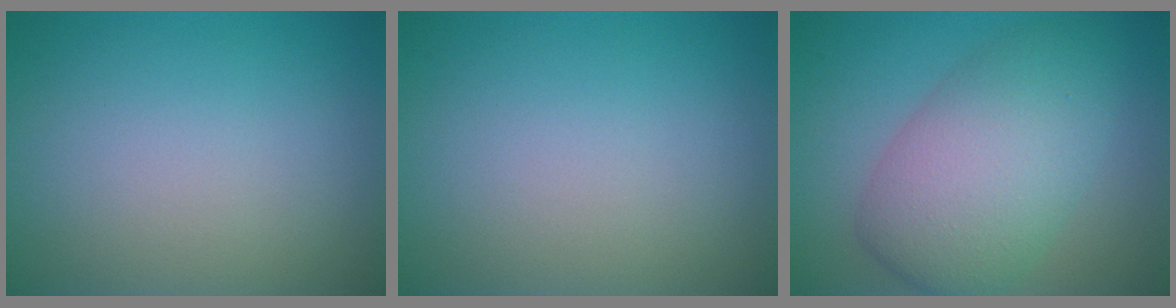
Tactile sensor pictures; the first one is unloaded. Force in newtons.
{"total": 0.0}
{"total": 7.7, "press": 7.7, "slide": 0.4}